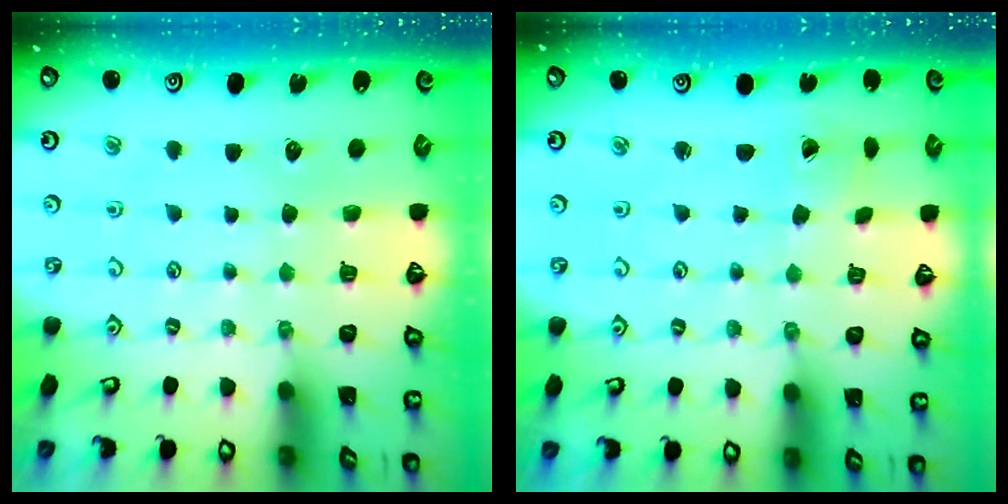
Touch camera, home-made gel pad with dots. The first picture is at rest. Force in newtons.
{"total": 0.0}